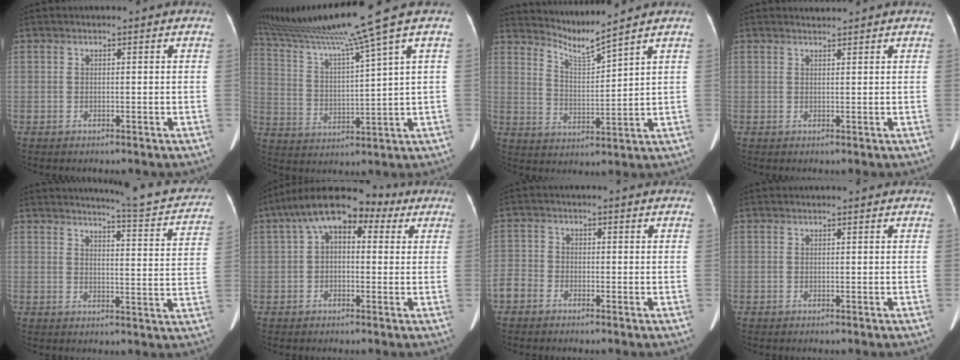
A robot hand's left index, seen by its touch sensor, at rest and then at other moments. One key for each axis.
{"total": 14.0, "fx": 11.0, "fy": -4.0, "fz": 7.6, "tx": -0.135, "ty": -0.023, "tz": 0.194}
{"total": 5.7, "fx": 5.2, "fy": -2.1, "fz": 0.7, "tx": -0.024, "ty": -0.024, "tz": 0.108}
{"total": 1.0, "fx": 0.9, "fy": -0.3, "fz": -0.3, "tx": -0.005, "ty": 0.001, "tz": 0.019}
{"total": 12.3, "fx": 11.7, "fy": 0.7, "fz": 3.9, "tx": -0.040, "ty": -0.038, "tz": 0.123}
{"total": 10.7, "fx": 4.7, "fy": 5.3, "fz": 8.0, "tx": -0.129, "ty": 0.067, "tz": 0.072}
{"total": 5.4, "fx": -3.3, "fy": 4.1, "fz": 1.6, "tx": -0.046, "ty": 0.013, "tz": -0.066}
{"total": 0.0}